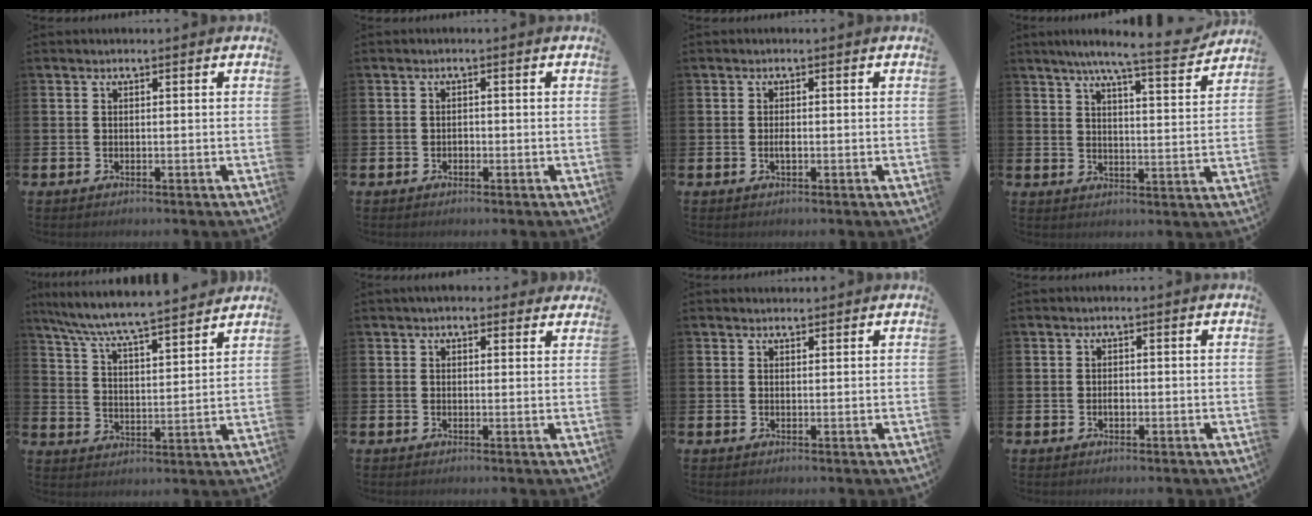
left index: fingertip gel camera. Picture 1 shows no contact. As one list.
[{"total": 0.7, "force": [-0.4, 0.6, 0.2], "torque": [-0.004, 0.001, -0.009]}, {"total": 1.1, "force": [-0.2, 0.4, 1.1], "torque": [-0.018, -0.001, -0.005]}, {"total": 7.7, "force": [7.0, 0.1, 3.3], "torque": [-0.072, -0.039, 0.120]}, {"total": 7.3, "force": [7.0, 0.0, 2.1], "torque": [-0.076, -0.053, 0.121]}, {"total": 2.4, "force": [2.1, 1.0, 0.4], "torque": [-0.005, -0.003, 0.036]}, {"total": 1.0, "force": [1.0, 0.3, 0.0], "torque": [0.006, -0.001, 0.017]}, {"total": 1.0, "force": [-0.2, 0.6, 0.7], "torque": [-0.013, 0.001, -0.006]}]